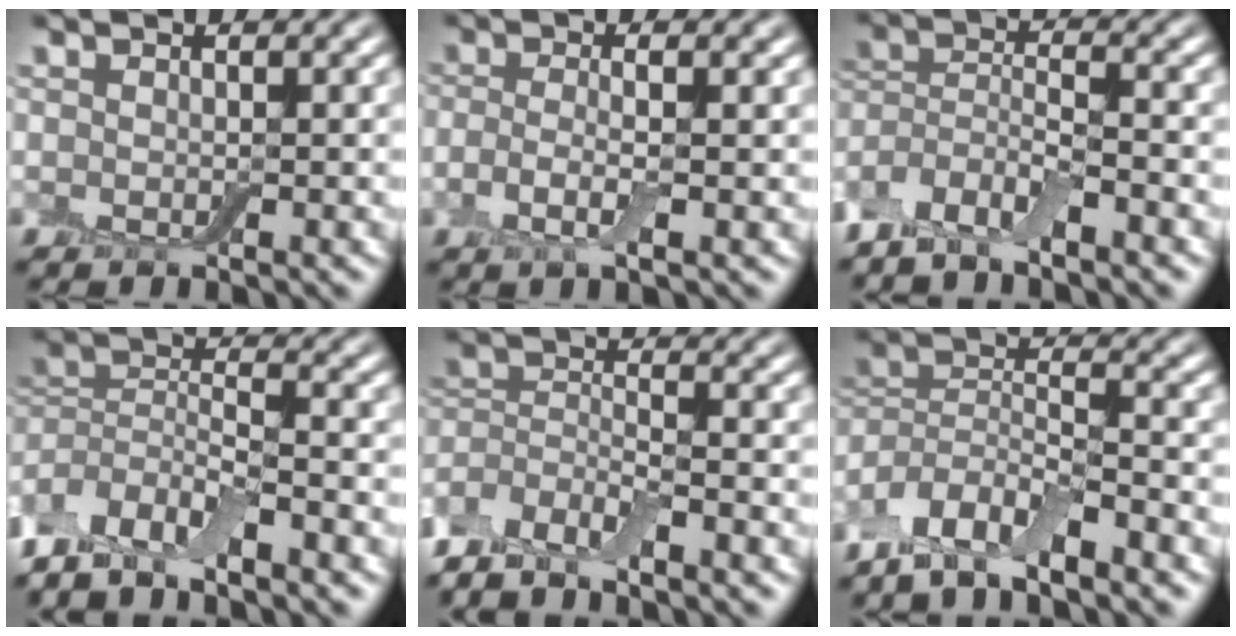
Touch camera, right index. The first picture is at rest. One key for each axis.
{"total": 2.6, "fx": -0.5, "fy": 0.7, "fz": 2.5, "tx": -0.055, "ty": -0.004, "tz": -0.015}
{"total": 4.6, "fx": -3.8, "fy": 1.2, "fz": 2.3, "tx": -0.049, "ty": 0.000, "tz": -0.080}
{"total": 6.0, "fx": -4.4, "fy": 2.0, "fz": 3.6, "tx": -0.070, "ty": 0.003, "tz": -0.092}
{"total": 4.6, "fx": -3.9, "fy": 1.3, "fz": 2.1, "tx": -0.046, "ty": 0.001, "tz": -0.081}
{"total": 6.5, "fx": -4.6, "fy": 2.0, "fz": 4.2, "tx": -0.082, "ty": 0.002, "tz": -0.095}